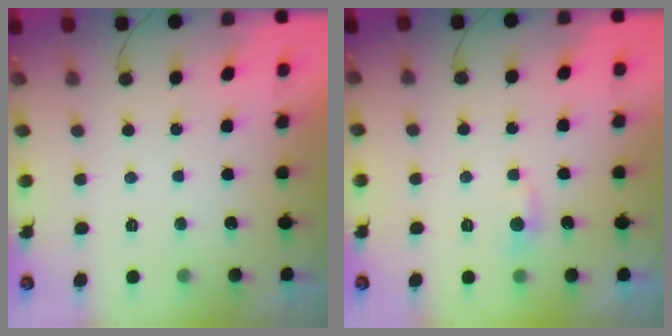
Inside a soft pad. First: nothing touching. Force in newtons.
{"total": 3.3, "press": 3.3, "slide": 0.4}